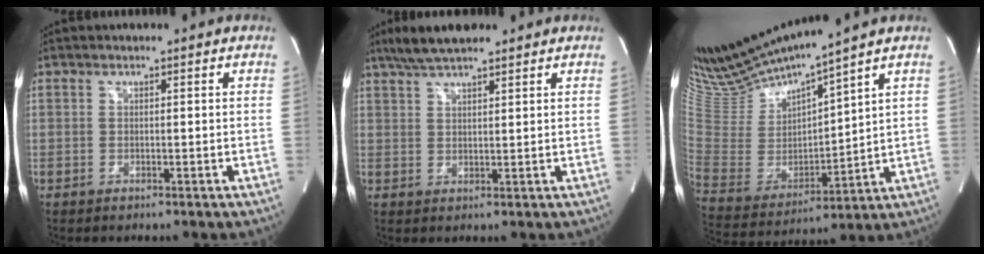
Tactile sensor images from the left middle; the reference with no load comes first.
{"total": 7.0, "force": [5.6, 1.3, 4.0], "torque": [-0.078, 0.022, 0.101]}
{"total": 14.9, "force": [13.8, -0.6, 5.5], "torque": [-0.119, -0.021, 0.282]}